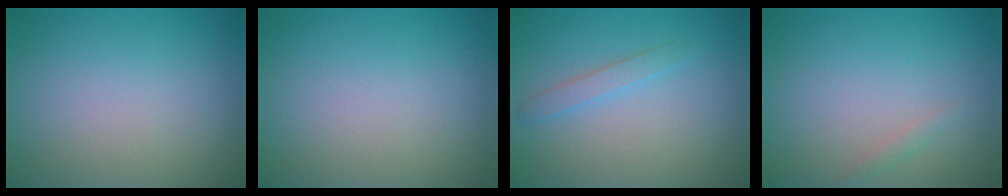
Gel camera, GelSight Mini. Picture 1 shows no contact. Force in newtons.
{"total": 0.0}
{"total": 1.3, "press": 1.3, "slide": 0.1}
{"total": 0.7, "press": 0.7, "slide": 0.1}